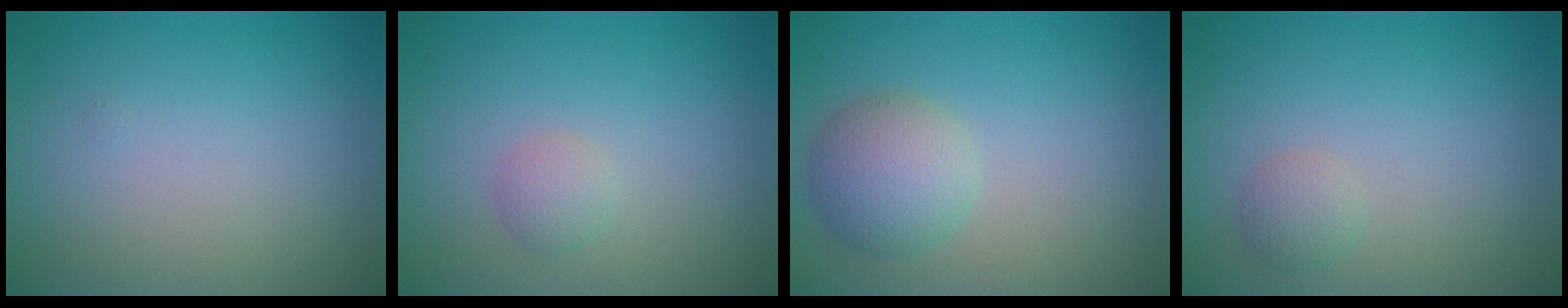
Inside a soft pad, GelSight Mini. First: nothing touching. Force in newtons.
{"total": 1.3, "press": 1.3, "slide": 0.0}
{"total": 3.9, "press": 3.9, "slide": 0.2}
{"total": 1.3, "press": 1.3, "slide": 0.0}